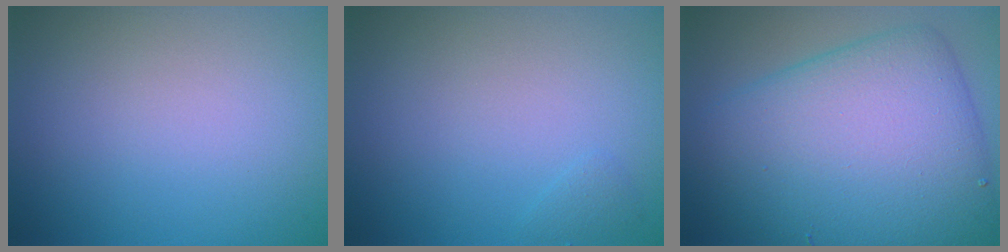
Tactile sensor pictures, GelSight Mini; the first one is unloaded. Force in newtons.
{"total": 0.5, "press": 0.5, "slide": 0.1}
{"total": 11.1, "press": 11.1, "slide": 0.2}